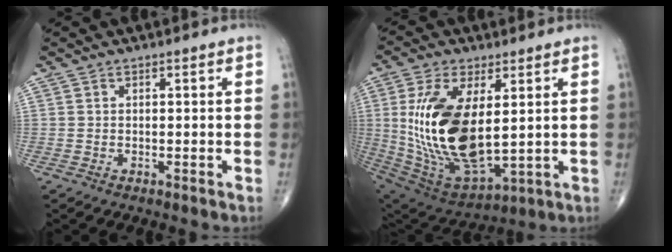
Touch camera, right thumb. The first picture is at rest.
{"total": 21.4, "force": [2.5, 10.2, 18.7], "torque": [-0.376, -0.025, 0.065]}